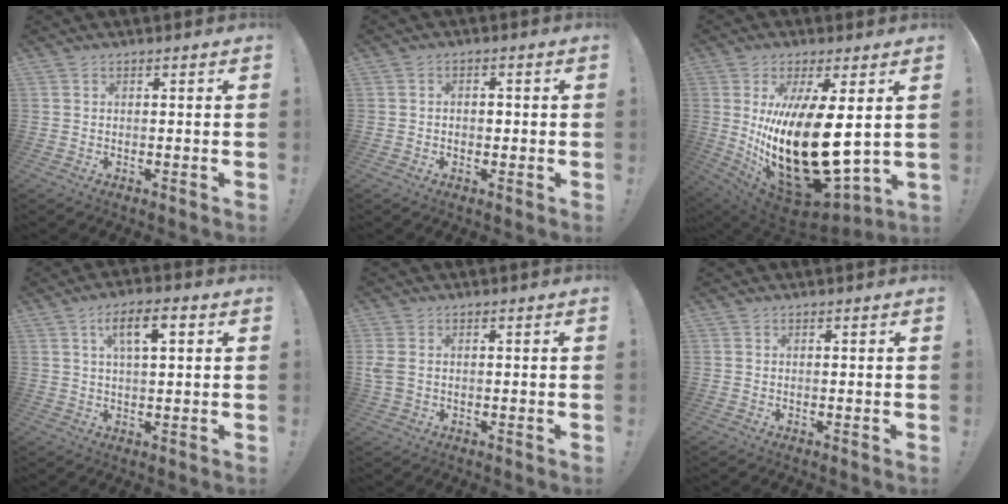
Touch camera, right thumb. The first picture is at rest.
{"total": 1.5, "force": [-0.5, 1.3, 0.6], "torque": [-0.016, 0.006, -0.009]}
{"total": 27.1, "force": [1.3, 11.5, 24.5], "torque": [-0.454, -0.039, 0.043]}
{"total": 7.9, "force": [2.8, 2.9, 6.7], "torque": [-0.111, 0.002, 0.043]}
{"total": 3.5, "force": [0.4, 2.5, 2.4], "torque": [-0.055, 0.006, 0.012]}
{"total": 0.0}